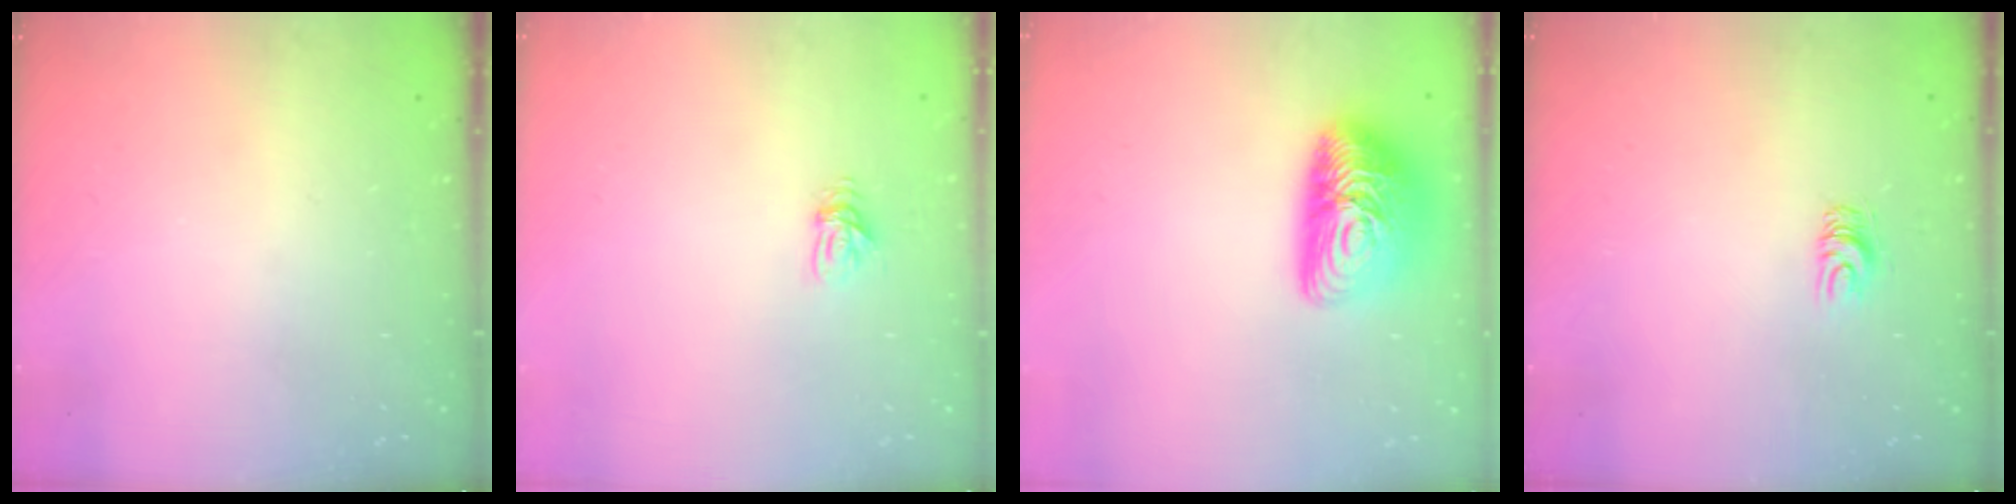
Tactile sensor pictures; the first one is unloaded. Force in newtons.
{"total": 4.3, "press": 4.3, "slide": 0.5}
{"total": 15.8, "press": 15.8, "slide": 0.8}
{"total": 5.0, "press": 4.9, "slide": 0.4}